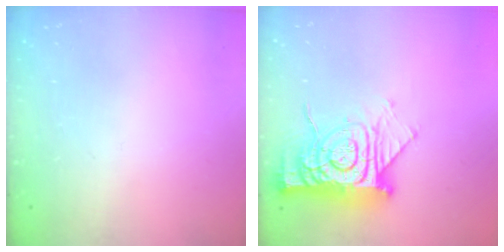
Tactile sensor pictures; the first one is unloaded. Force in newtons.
{"total": 15.5, "press": 15.5, "slide": 1.4}